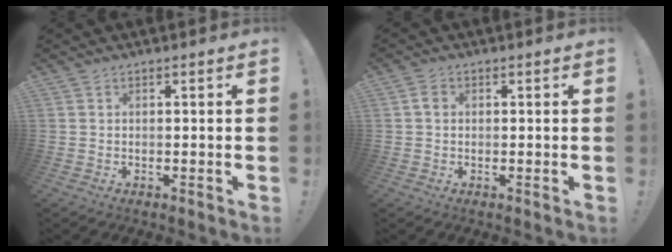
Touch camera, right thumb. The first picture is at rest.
{"total": 2.2, "force": [0.2, 1.8, 1.3], "torque": [-0.017, 0.004, 0.001]}